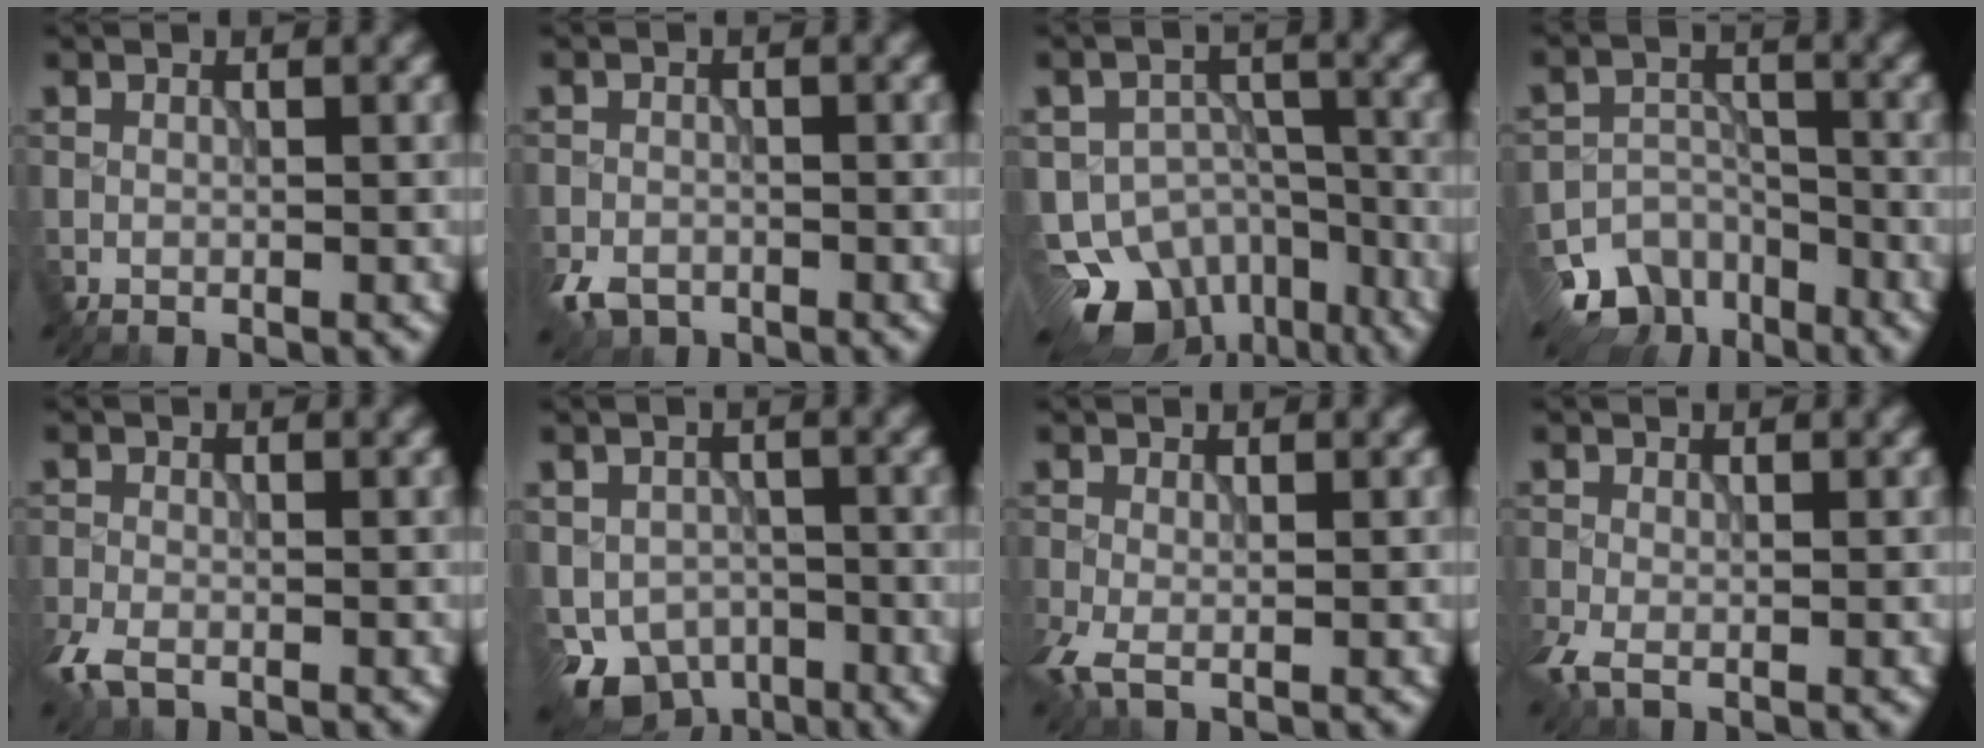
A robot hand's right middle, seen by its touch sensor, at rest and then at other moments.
{"total": 3.1, "force": [-2.1, 1.9, 1.2], "torque": [-0.023, -0.008, -0.045]}
{"total": 10.1, "force": [-6.9, 6.4, 3.7], "torque": [-0.047, -0.011, -0.101]}
{"total": 7.6, "force": [-5.6, 4.9, 1.9], "torque": [-0.009, -0.011, -0.087]}
{"total": 3.0, "force": [-2.0, 1.4, 1.8], "torque": [-0.042, -0.008, -0.046]}
{"total": 6.0, "force": [-3.3, 4.4, 2.5], "torque": [-0.038, -0.023, -0.052]}
{"total": 2.8, "force": [-1.1, 1.1, 2.3], "torque": [-0.062, -0.010, -0.025]}
{"total": 2.3, "force": [-1.2, 1.0, 1.7], "torque": [-0.046, -0.009, -0.027]}